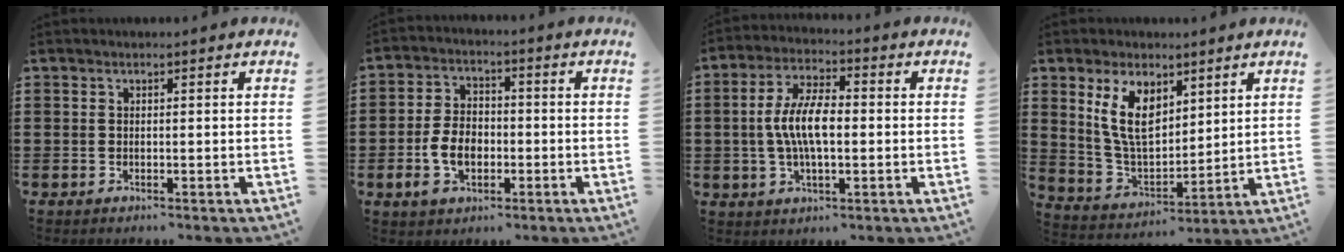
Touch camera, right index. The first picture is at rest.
{"total": 6.4, "force": [-1.9, 4.2, 4.4], "torque": [-0.110, 0.003, -0.042]}
{"total": 8.2, "force": [-0.4, 3.3, 7.5], "torque": [-0.162, -0.001, -0.015]}
{"total": 9.3, "force": [4.3, 5.0, 6.6], "torque": [-0.150, 0.006, 0.081]}